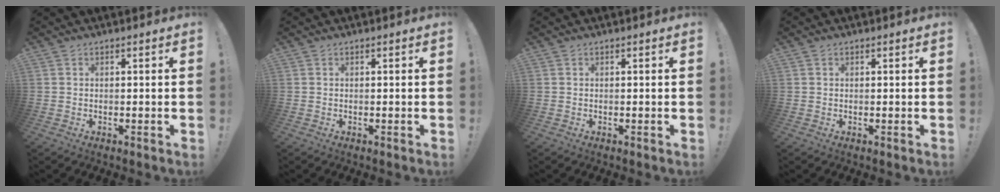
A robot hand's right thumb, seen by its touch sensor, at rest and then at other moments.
{"total": 0.0}
{"total": 0.0}
{"total": 0.0}